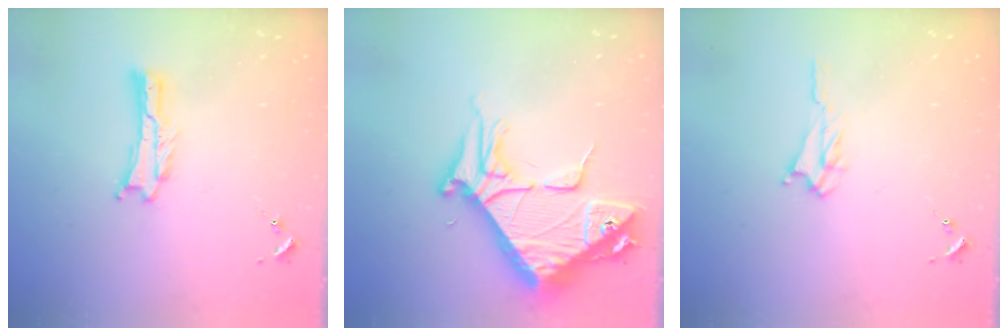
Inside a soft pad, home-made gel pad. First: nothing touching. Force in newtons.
{"total": 9.0, "press": 8.9, "slide": 1.2}
{"total": 2.5, "press": 2.5, "slide": 0.3}